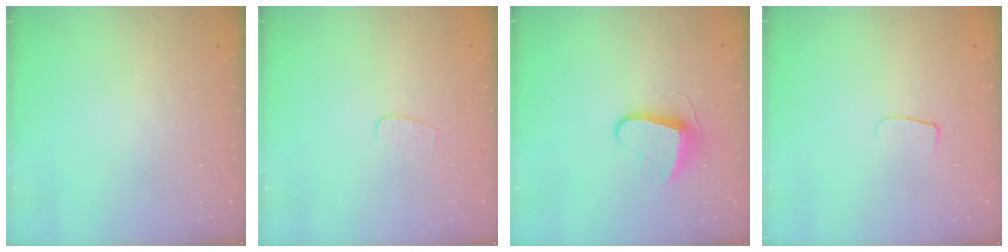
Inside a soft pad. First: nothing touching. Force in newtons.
{"total": 3.5, "press": 3.5, "slide": 0.3}
{"total": 8.9, "press": 8.9, "slide": 0.7}
{"total": 6.0, "press": 6.0, "slide": 0.6}